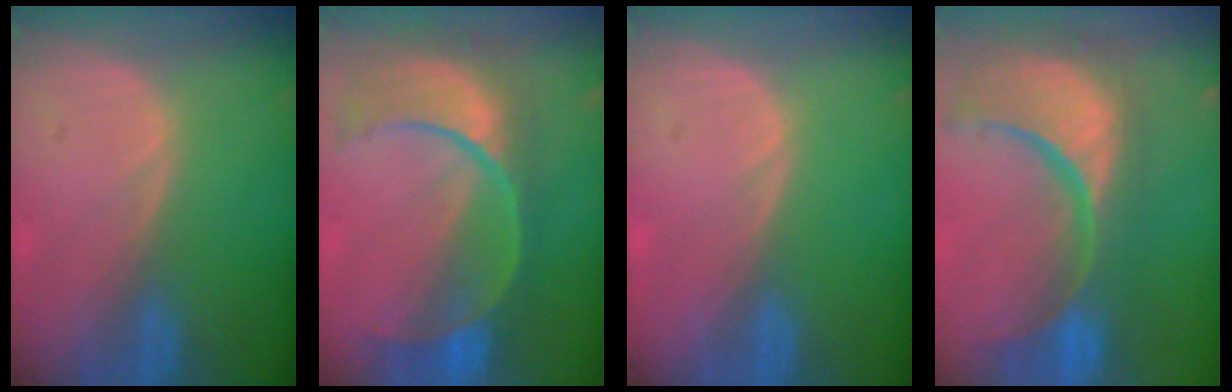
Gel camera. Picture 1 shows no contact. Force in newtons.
{"total": 11.1, "press": 9.4, "slide": 5.9}
{"total": 0.0}
{"total": 15.4, "press": 12.1, "slide": 9.6}